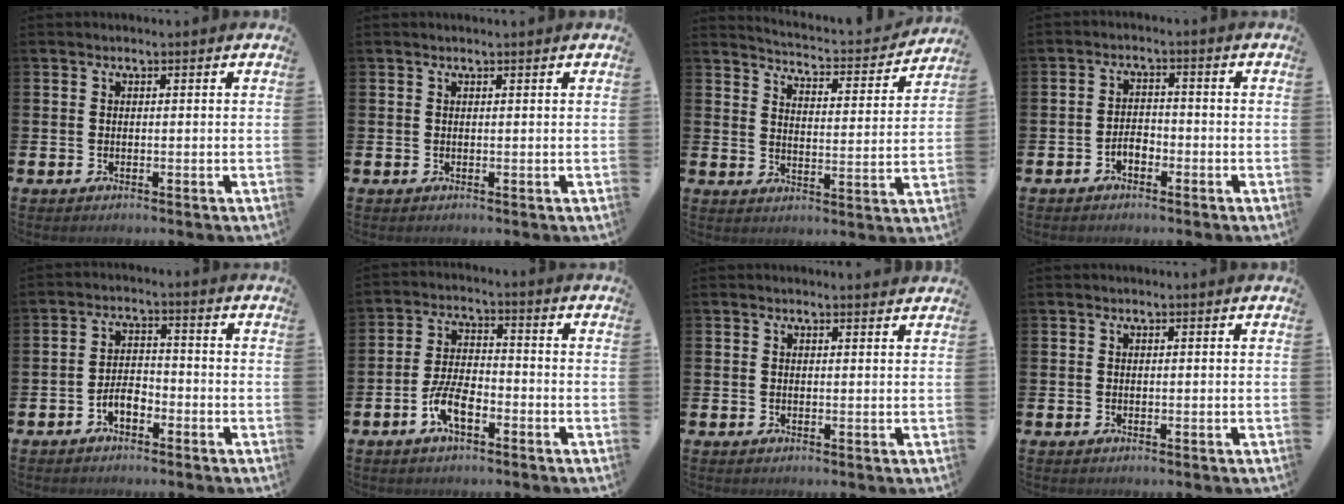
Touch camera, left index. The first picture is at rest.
{"total": 0.0}
{"total": 4.0, "force": [3.9, 0.4, 0.6], "torque": [-0.025, -0.040, 0.059]}
{"total": 2.3, "force": [-1.5, 1.3, 1.2], "torque": [-0.027, 0.008, -0.031]}
{"total": 3.1, "force": [-2.0, 1.5, 1.9], "torque": [-0.036, 0.011, -0.041]}
{"total": 5.7, "force": [-2.7, 2.4, 4.4], "torque": [-0.093, 0.007, -0.055]}
{"total": 0.8, "force": [0.7, 0.1, 0.1], "torque": [0.008, -0.004, 0.011]}
{"total": 0.0}